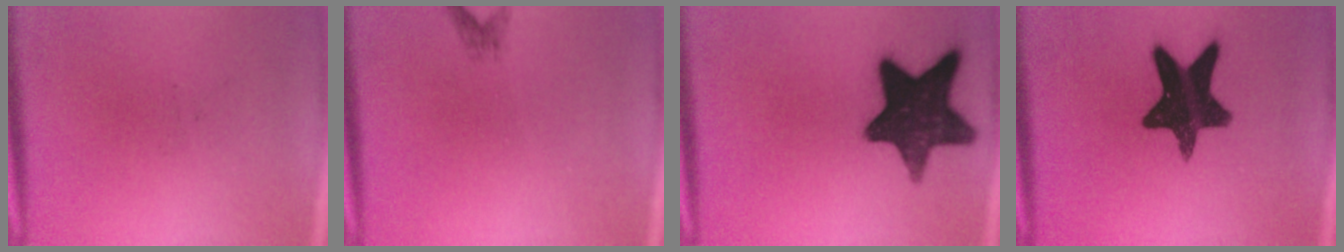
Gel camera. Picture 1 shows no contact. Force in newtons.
{"total": 1.1}
{"total": 16.0}
{"total": 14.9}